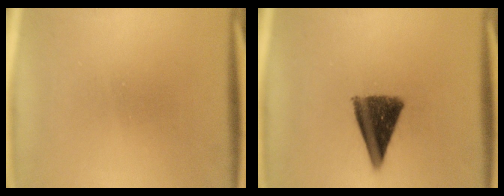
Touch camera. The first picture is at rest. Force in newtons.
{"total": 10.6}